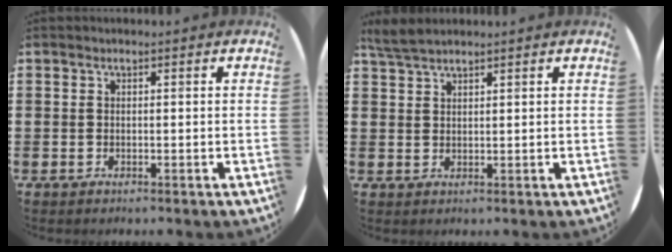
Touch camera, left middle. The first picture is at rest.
{"total": 2.8, "force": [2.6, 0.4, 1.0], "torque": [-0.025, 0.001, 0.049]}